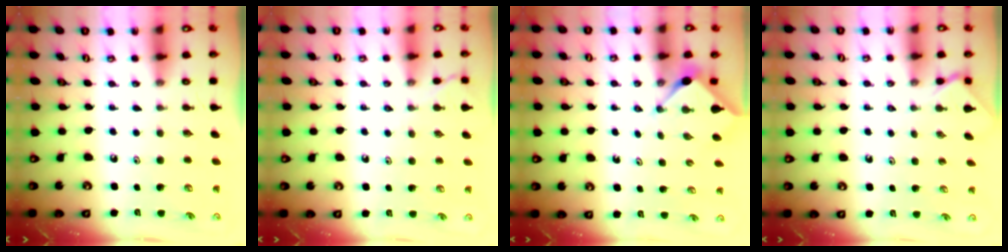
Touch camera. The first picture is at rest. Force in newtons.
{"total": 2.4, "press": 2.4, "slide": 0.5}
{"total": 3.0, "press": 3.0, "slide": 0.3}
{"total": 2.4, "press": 2.4, "slide": 0.4}